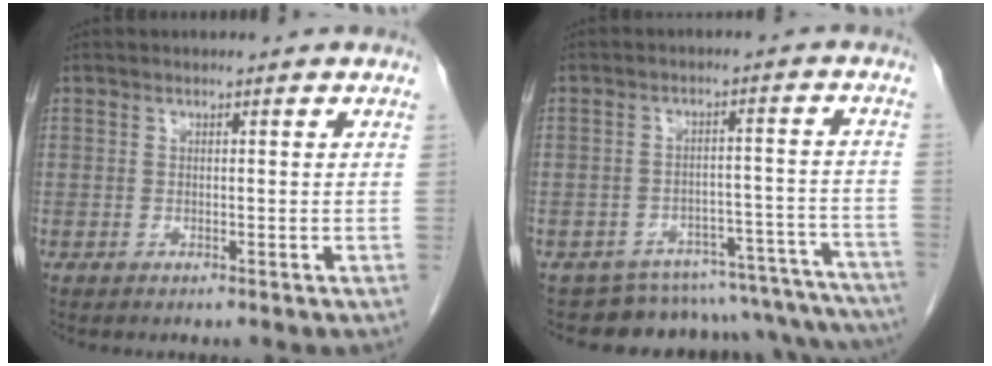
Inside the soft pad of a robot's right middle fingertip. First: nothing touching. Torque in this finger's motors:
{"motor_torque": [-0.44, -0.84, 0.00, -0.01]}